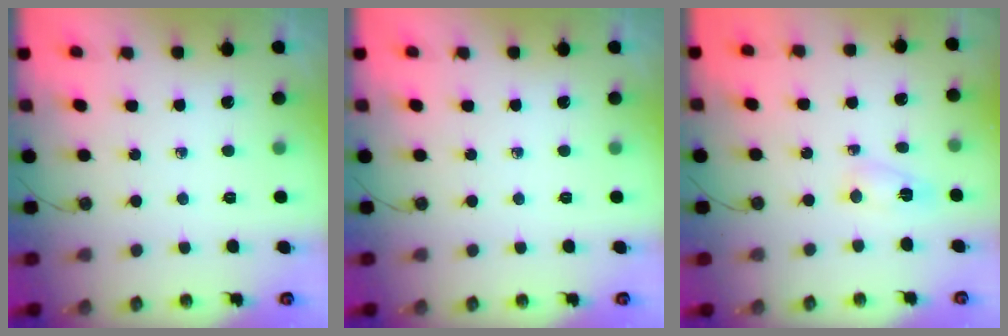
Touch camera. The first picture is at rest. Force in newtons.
{"total": 0.0}
{"total": 3.1, "press": 3.1, "slide": 0.3}